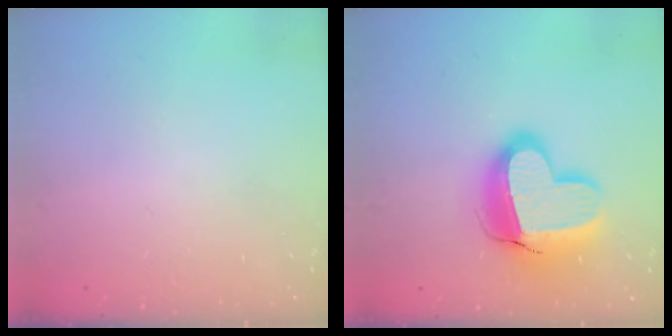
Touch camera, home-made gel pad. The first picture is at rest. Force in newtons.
{"total": 18.3, "press": 18.3, "slide": 1.4}